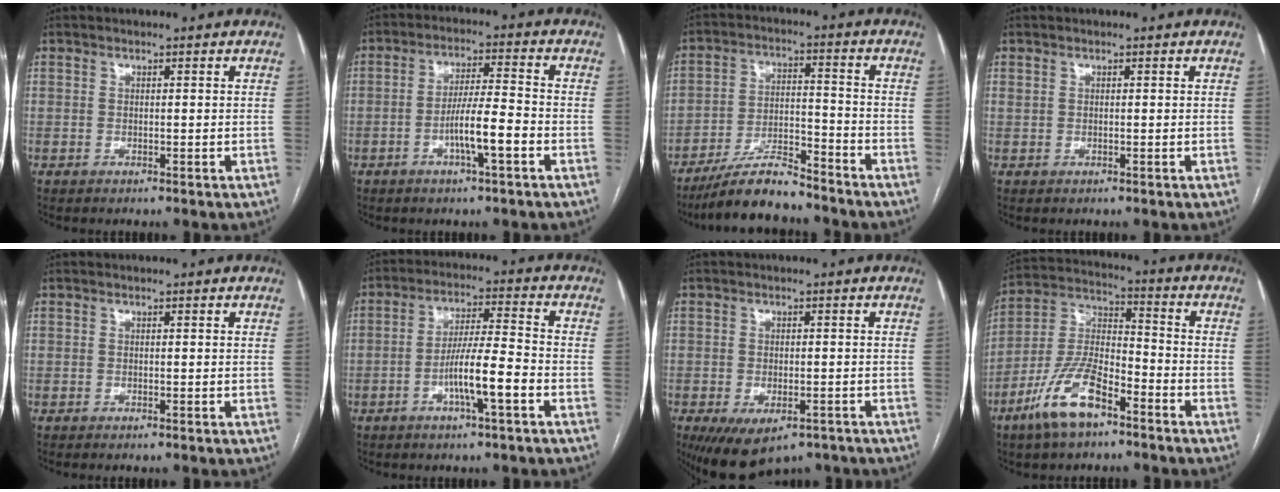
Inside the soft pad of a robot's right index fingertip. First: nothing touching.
{"total": 7.2, "force": [-2.8, 0.5, 6.6], "torque": [-0.120, 0.005, -0.049]}
{"total": 10.2, "force": [-8.9, 2.0, 4.5], "torque": [-0.079, -0.001, -0.159]}
{"total": 0.0}
{"total": 0.0}
{"total": 8.4, "force": [-3.3, 0.5, 7.7], "torque": [-0.141, 0.007, -0.058]}
{"total": 9.5, "force": [-6.2, 4.7, 5.5], "torque": [-0.094, -0.007, -0.087]}
{"total": 12.2, "force": [-7.5, 4.0, 8.8], "torque": [-0.189, 0.001, -0.141]}